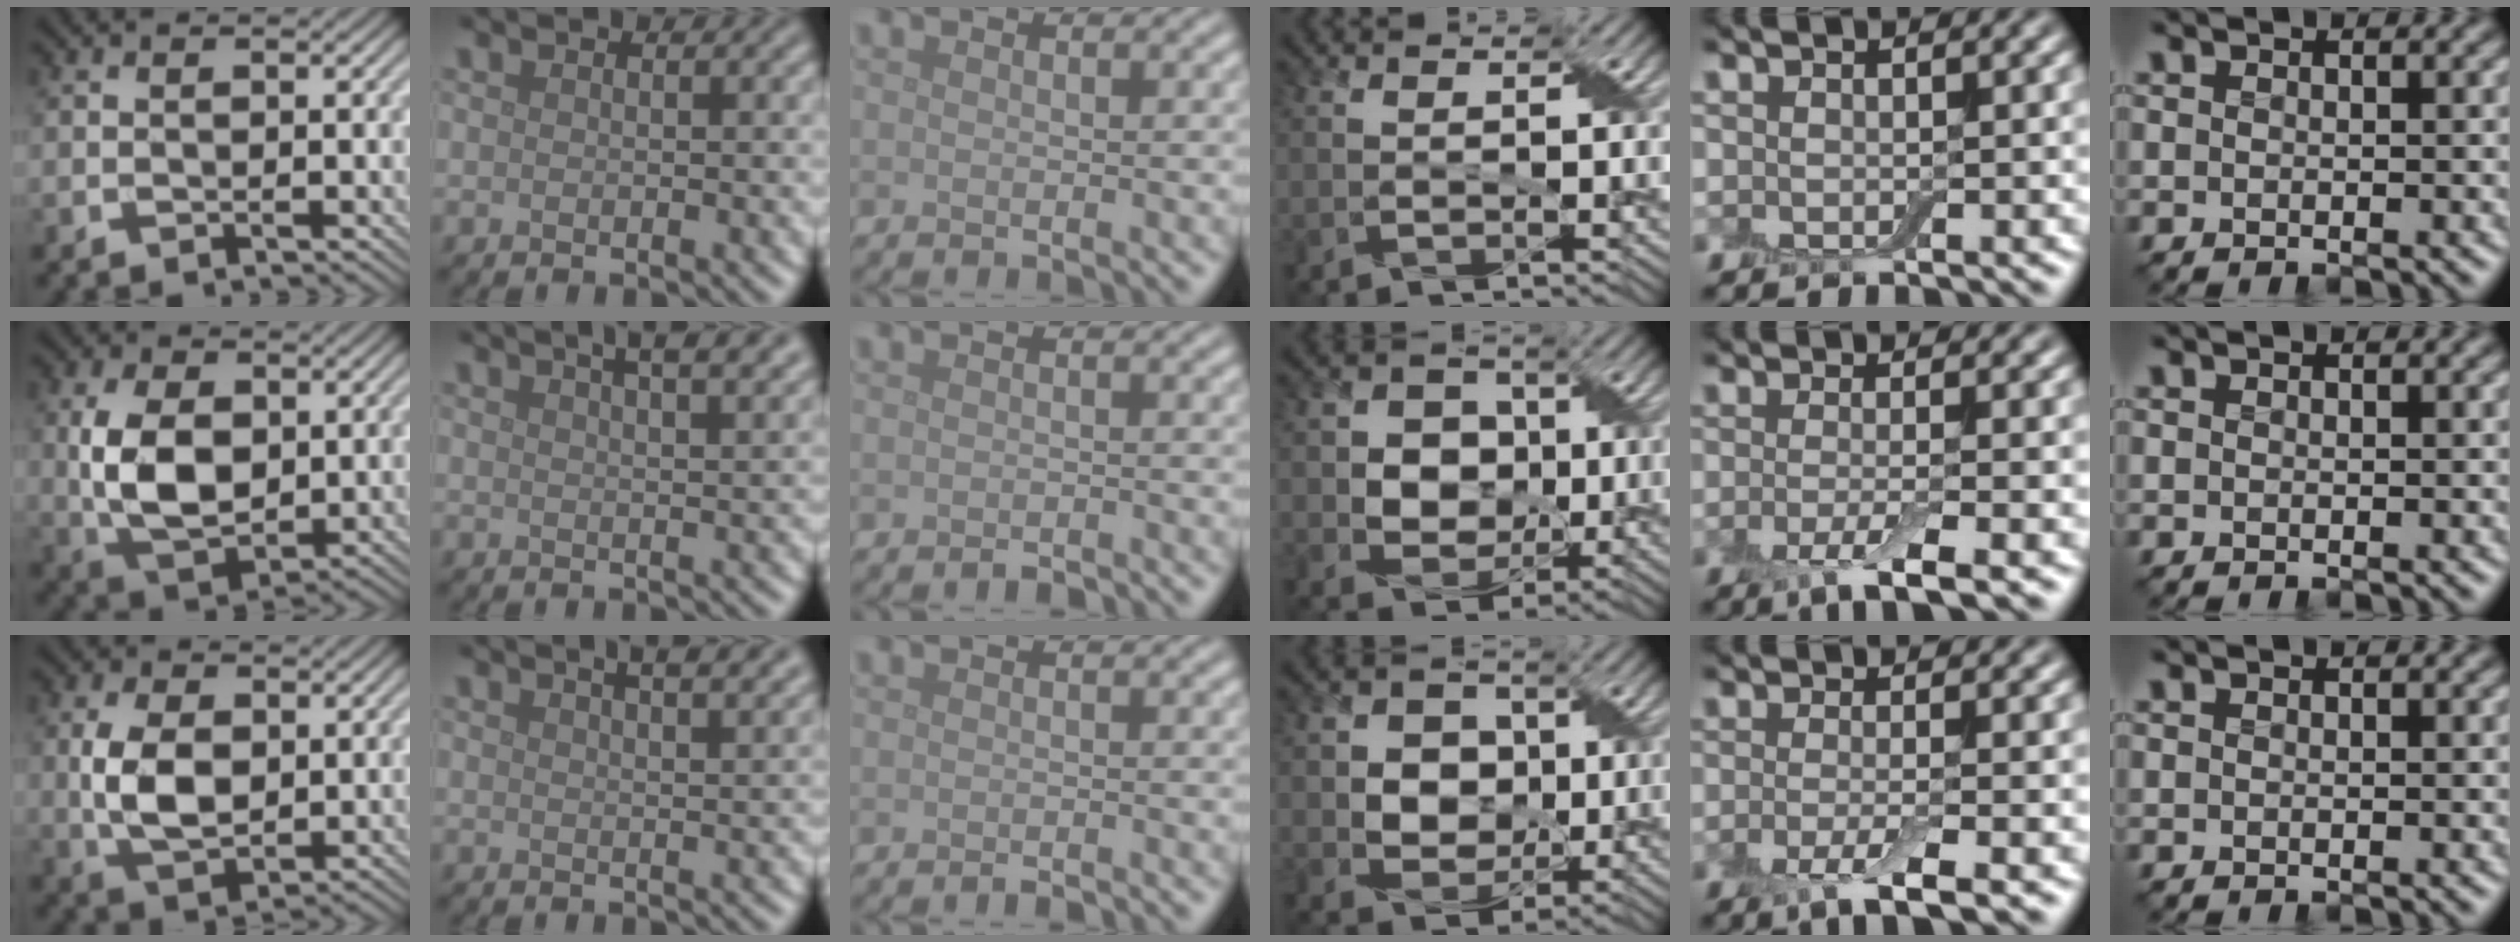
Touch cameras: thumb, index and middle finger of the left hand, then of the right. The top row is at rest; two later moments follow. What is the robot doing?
{"motion": "peel", "object": "small bumper sticker"}